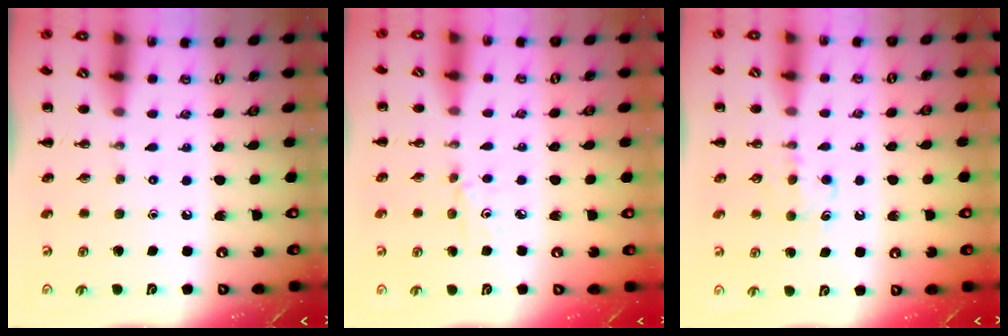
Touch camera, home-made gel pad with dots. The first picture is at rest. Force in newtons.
{"total": 3.0, "press": 2.8, "slide": 1.1}
{"total": 5.6, "press": 5.4, "slide": 1.6}